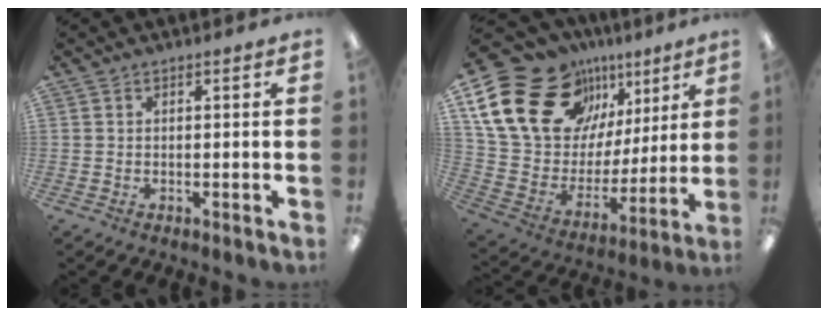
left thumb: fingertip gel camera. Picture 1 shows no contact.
{"total": 24.3, "force": [13.0, 16.0, 12.9], "torque": [-0.243, -0.074, 0.251]}